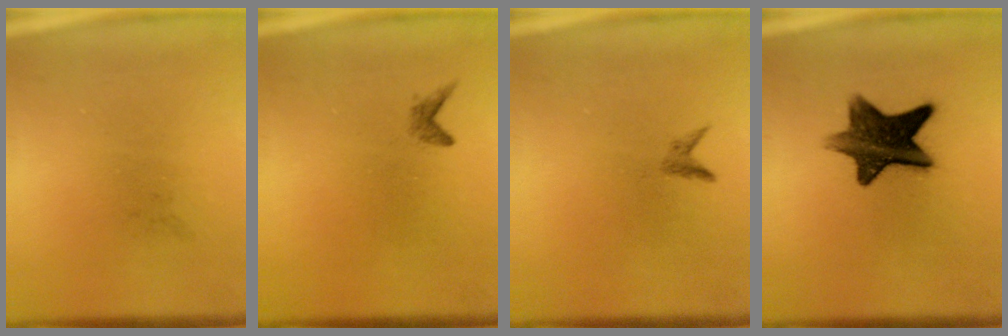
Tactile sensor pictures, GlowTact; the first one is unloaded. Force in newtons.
{"total": 0.9}
{"total": 0.8}
{"total": 11.6}